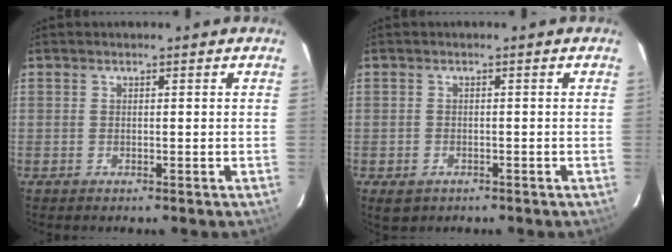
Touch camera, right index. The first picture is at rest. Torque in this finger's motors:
{"motor_torque": [0.25, -0.16, -0.01, 0.00]}